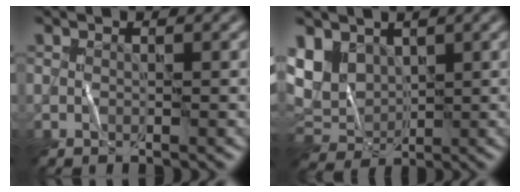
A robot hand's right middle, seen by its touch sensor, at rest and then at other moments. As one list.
[{"total": 5.4, "force": [1.9, 4.1, 3.0], "torque": [-0.071, -0.003, 0.036]}]